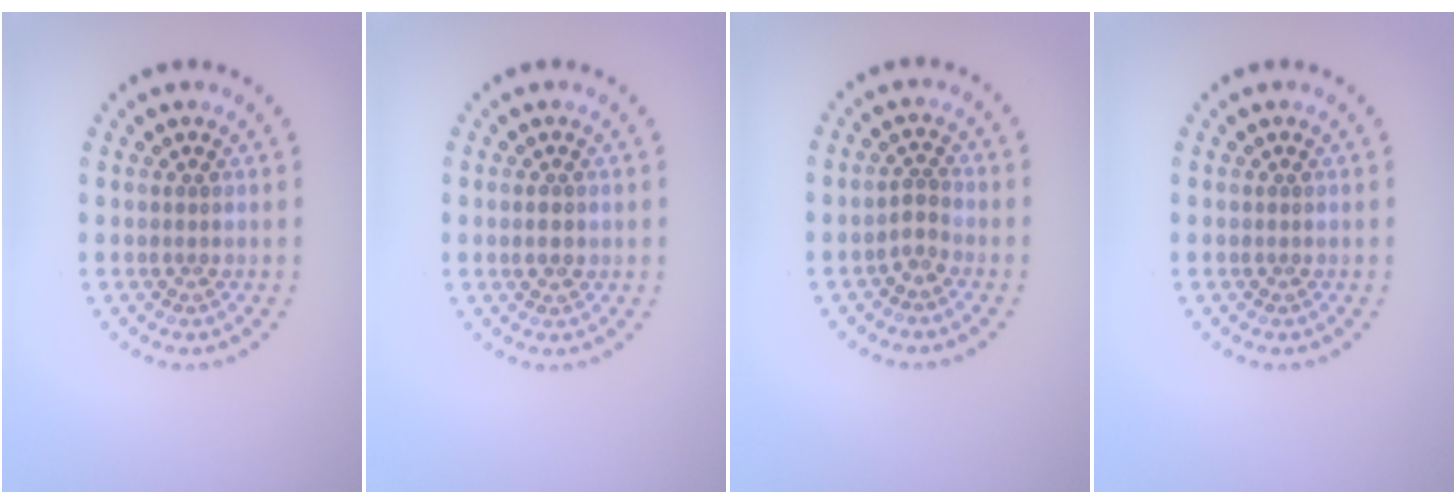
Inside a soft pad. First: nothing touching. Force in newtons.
{"total": 1.2, "press": 1.2, "slide": 0.1}
{"total": 1.5, "press": 1.1, "slide": 1.0}
{"total": 0.0}